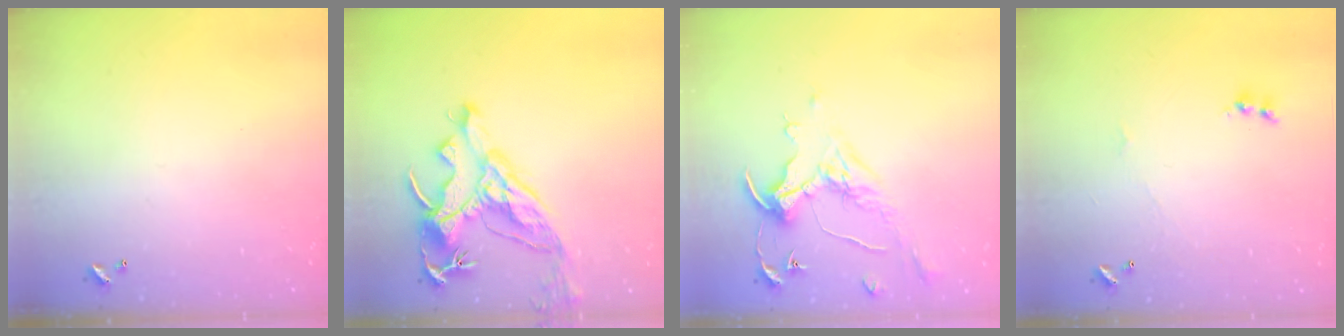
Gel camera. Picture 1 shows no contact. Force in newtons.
{"total": 12.3, "press": 12.2, "slide": 1.7}
{"total": 0.8, "press": 0.7, "slide": 0.5}
{"total": 1.6, "press": 1.5, "slide": 0.4}